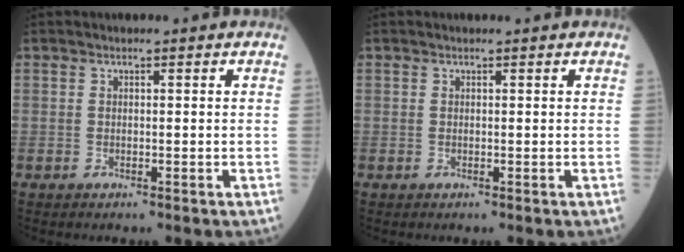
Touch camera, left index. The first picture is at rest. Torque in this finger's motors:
{"motor_torque": [0.38, -0.22, -0.06, -0.01]}